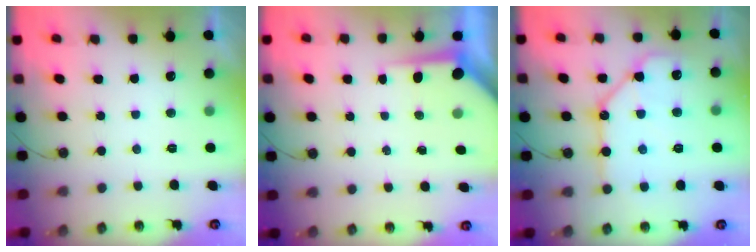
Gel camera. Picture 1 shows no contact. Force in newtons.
{"total": 5.0, "press": 5.0, "slide": 0.4}
{"total": 12.8, "press": 12.8, "slide": 1.1}